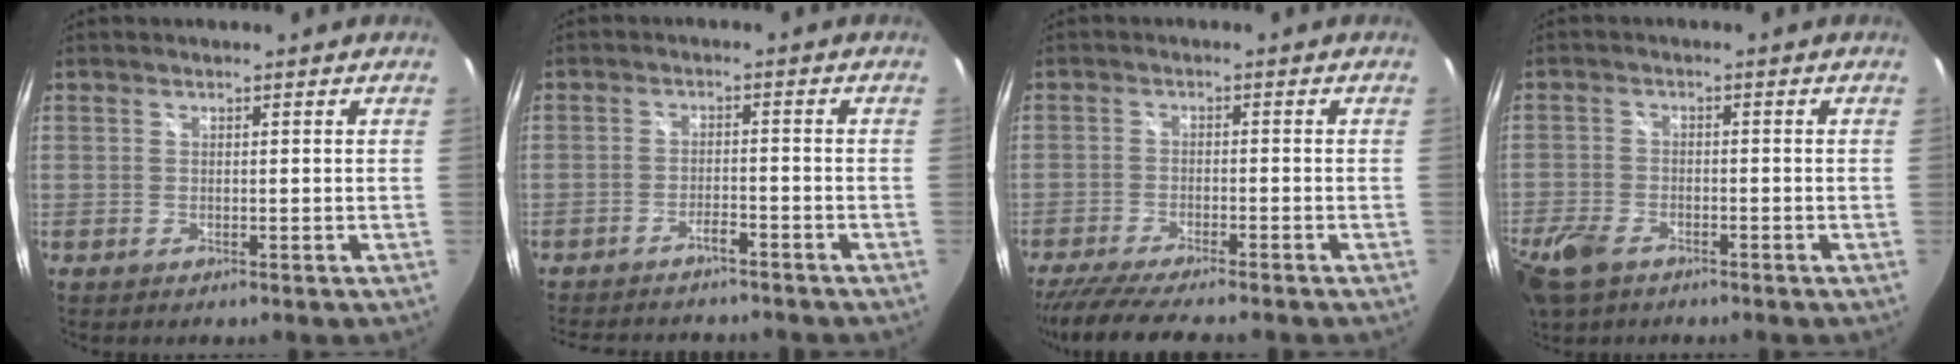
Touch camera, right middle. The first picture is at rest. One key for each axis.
{"total": 9.3, "fx": -8.3, "fy": 2.2, "fz": 3.7, "tx": -0.088, "ty": -0.006, "tz": -0.120}
{"total": 9.6, "fx": -8.4, "fy": 0.6, "fz": 4.7, "tx": -0.112, "ty": -0.029, "tz": -0.140}
{"total": 9.8, "fx": -6.2, "fy": 5.5, "fz": 5.3, "tx": -0.155, "ty": -0.024, "tz": -0.120}